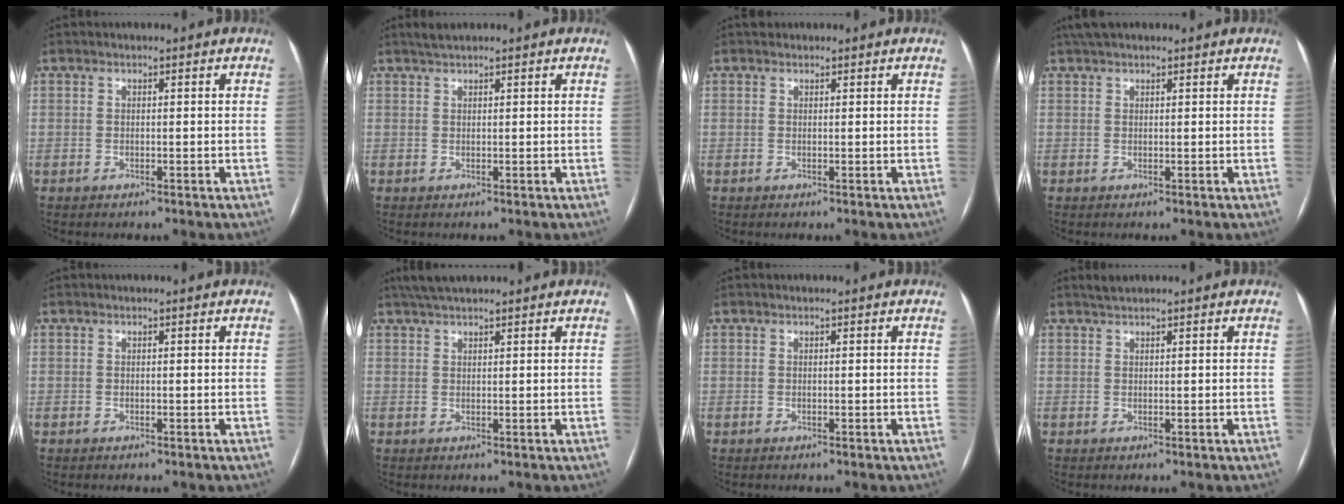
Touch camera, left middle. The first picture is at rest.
{"total": 1.7, "force": [1.5, 0.1, 0.8], "torque": [-0.017, 0.012, 0.030]}
{"total": 0.8, "force": [0.6, 0.4, 0.0], "torque": [-0.002, 0.010, 0.010]}
{"total": 3.6, "force": [2.9, 1.1, 1.7], "torque": [-0.030, 0.030, 0.052]}
{"total": 0.0}
{"total": 5.5, "force": [4.6, 1.0, 2.8], "torque": [-0.046, 0.034, 0.081]}
{"total": 0.0}
{"total": 1.2, "force": [1.1, 0.0, 0.3], "torque": [-0.008, 0.009, 0.026]}